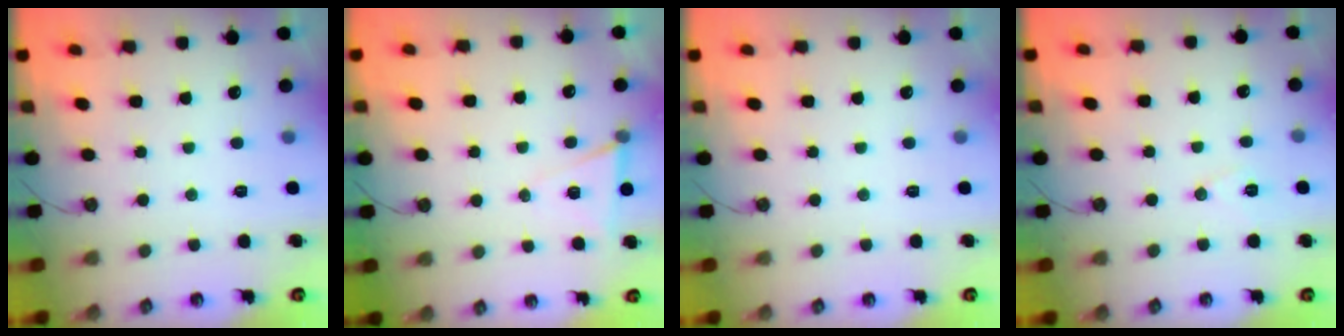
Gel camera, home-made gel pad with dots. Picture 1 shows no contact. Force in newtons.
{"total": 6.3, "press": 4.4, "slide": 4.5}
{"total": 0.0}
{"total": 6.8, "press": 5.1, "slide": 4.5}